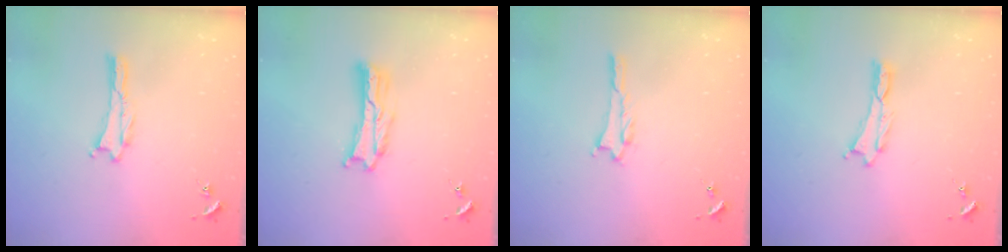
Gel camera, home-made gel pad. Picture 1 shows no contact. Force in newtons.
{"total": 2.8, "press": 2.7, "slide": 0.4}
{"total": 0.5, "press": 0.5, "slide": 0.1}
{"total": 0.0}